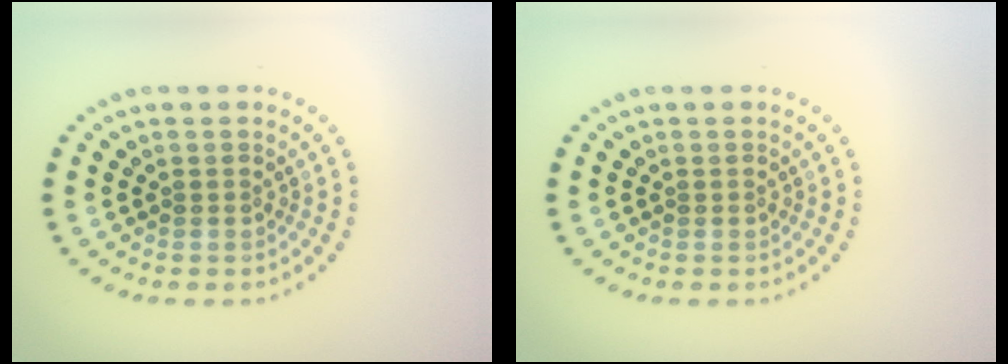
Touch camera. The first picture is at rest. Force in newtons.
{"total": 0.0}